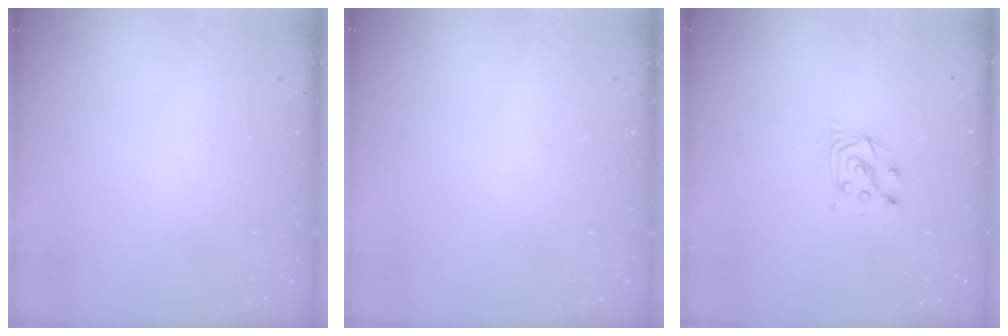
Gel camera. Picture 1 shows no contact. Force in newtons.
{"total": 0.0}
{"total": 5.5, "press": 5.5, "slide": 0.5}